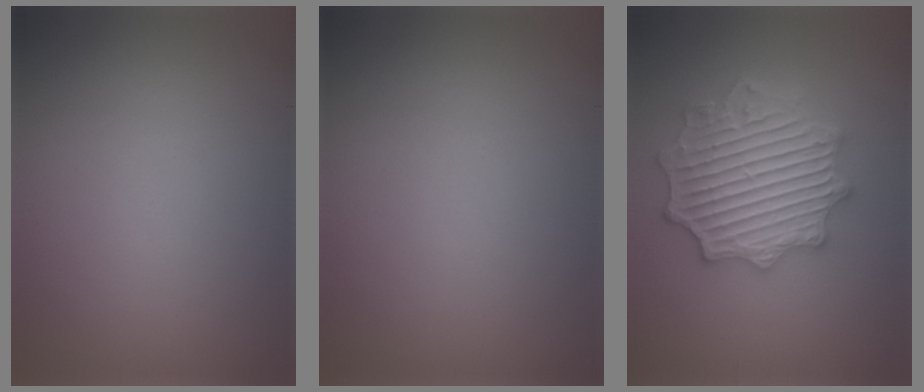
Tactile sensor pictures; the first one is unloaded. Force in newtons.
{"total": 0.0}
{"total": 6.8, "press": 6.7, "slide": 1.1}